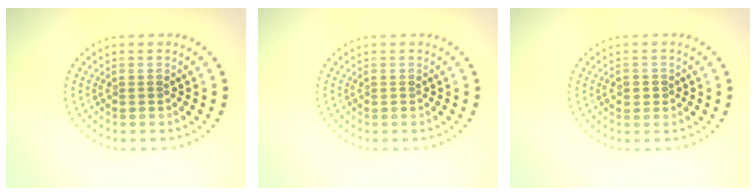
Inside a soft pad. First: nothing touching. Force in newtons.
{"total": 0.0}
{"total": 1.2, "press": 1.1, "slide": 0.3}